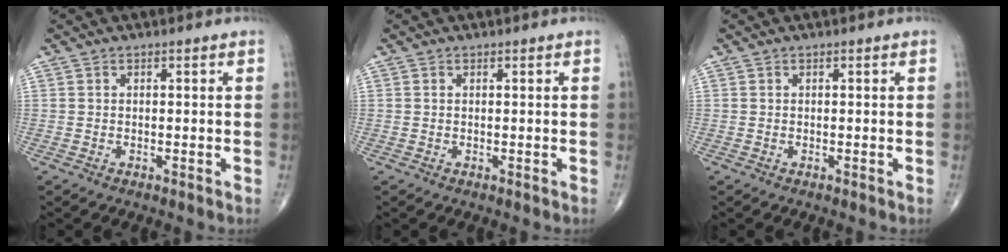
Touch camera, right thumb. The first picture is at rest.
{"total": 0.0}
{"total": 0.0}